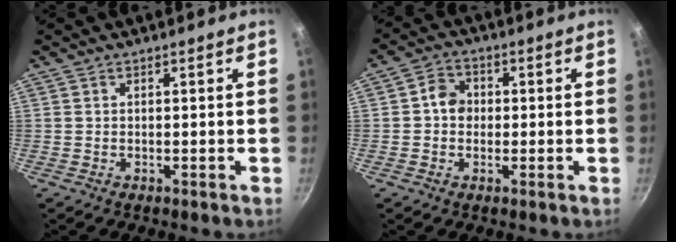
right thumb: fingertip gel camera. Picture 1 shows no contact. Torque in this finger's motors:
{"motor_torque": [0.13, -0.11, -0.25, 0.28, 0.00]}